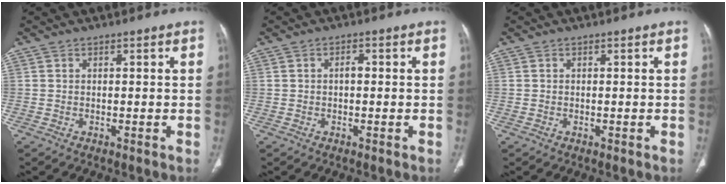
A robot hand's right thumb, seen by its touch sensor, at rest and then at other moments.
{"total": 1.4, "force": [-0.1, 0.9, 1.1], "torque": [-0.015, 0.004, -0.004]}
{"total": 0.0}